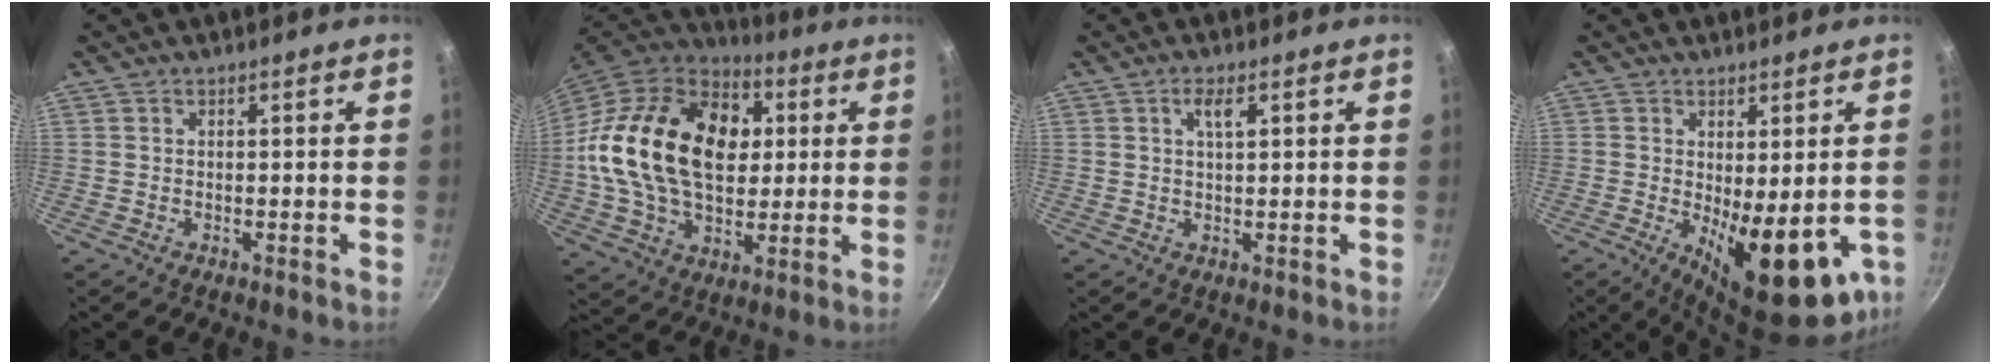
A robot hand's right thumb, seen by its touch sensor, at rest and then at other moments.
{"total": 28.1, "force": [4.1, 18.9, 20.4], "torque": [-0.341, 0.019, 0.065]}
{"total": 3.0, "force": [1.1, 1.1, 2.5], "torque": [-0.040, 0.000, 0.020]}
{"total": 14.5, "force": [-2.9, 5.8, 13.0], "torque": [-0.156, -0.021, -0.022]}